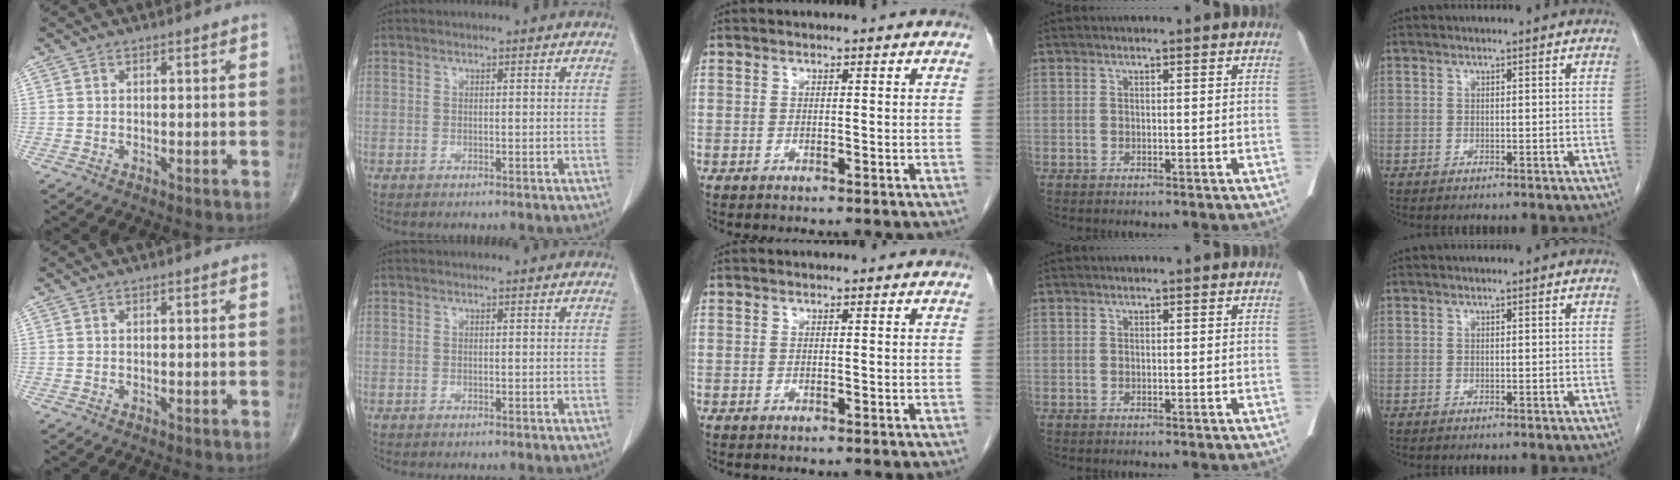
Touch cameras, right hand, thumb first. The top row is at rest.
{}